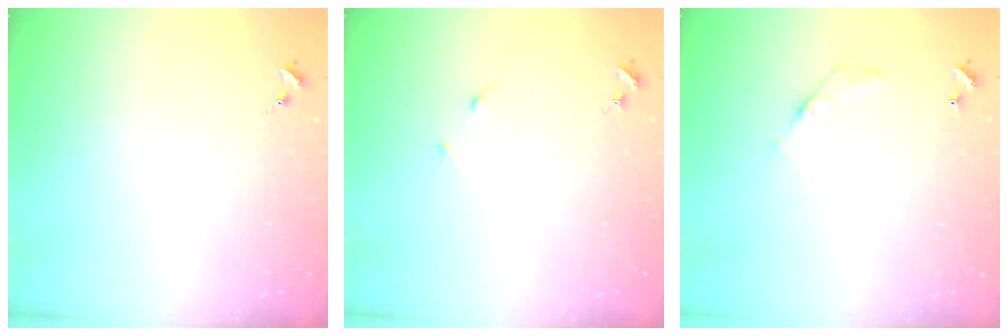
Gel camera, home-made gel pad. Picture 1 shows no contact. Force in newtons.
{"total": 3.4, "press": 3.4, "slide": 0.4}
{"total": 5.8, "press": 5.8, "slide": 0.2}